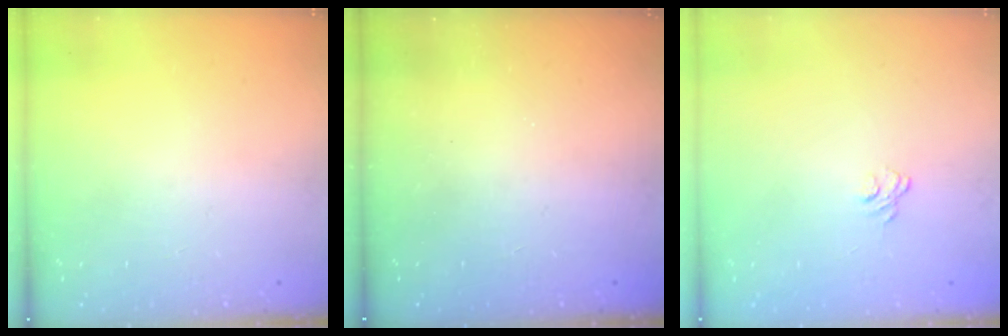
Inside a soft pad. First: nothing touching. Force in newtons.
{"total": 2.5, "press": 2.4, "slide": 0.8}
{"total": 3.7, "press": 3.5, "slide": 1.2}